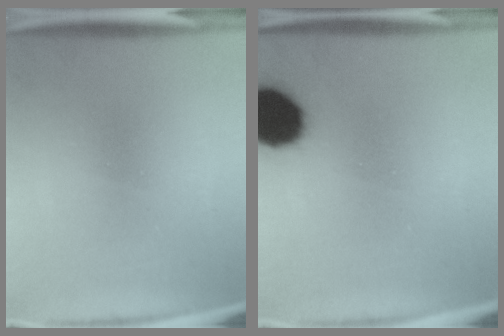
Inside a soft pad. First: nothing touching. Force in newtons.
{"total": 15.1}